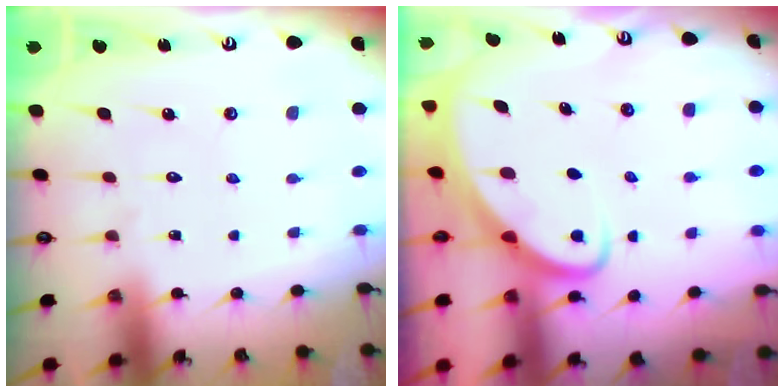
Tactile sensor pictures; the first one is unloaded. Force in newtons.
{"total": 2.8, "press": 2.8, "slide": 0.3}